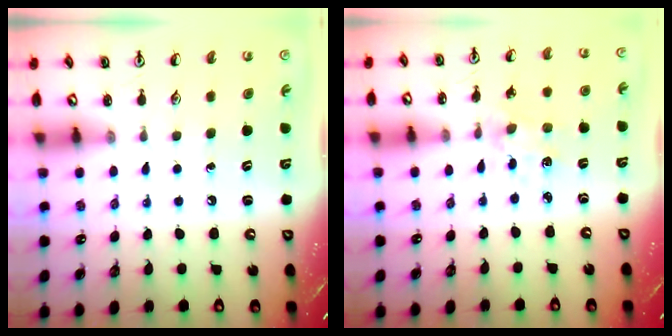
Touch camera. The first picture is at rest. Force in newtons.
{"total": 2.1, "press": 2.1, "slide": 0.3}